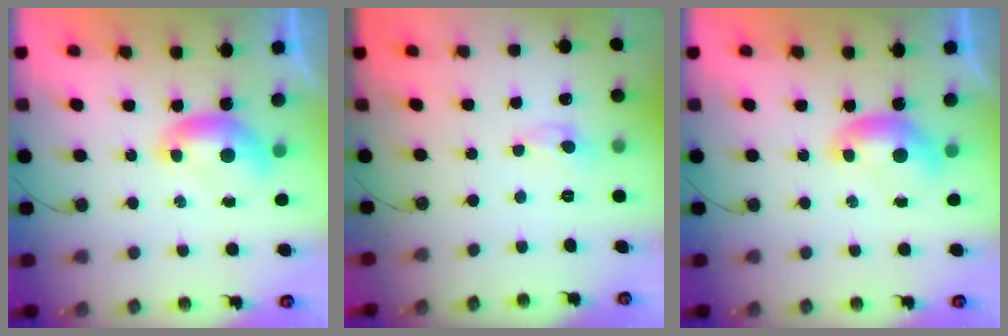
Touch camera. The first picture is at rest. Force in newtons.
{"total": 0.0}
{"total": 0.0}